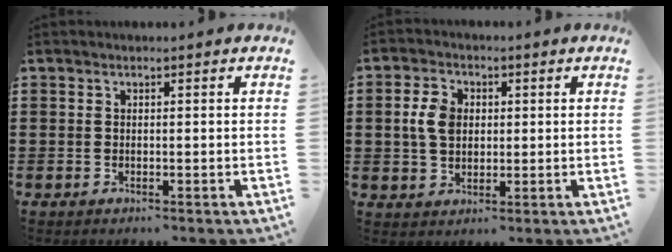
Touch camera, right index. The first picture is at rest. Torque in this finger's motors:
{"motor_torque": [1.11, 1.03, 0.19, 0.10]}